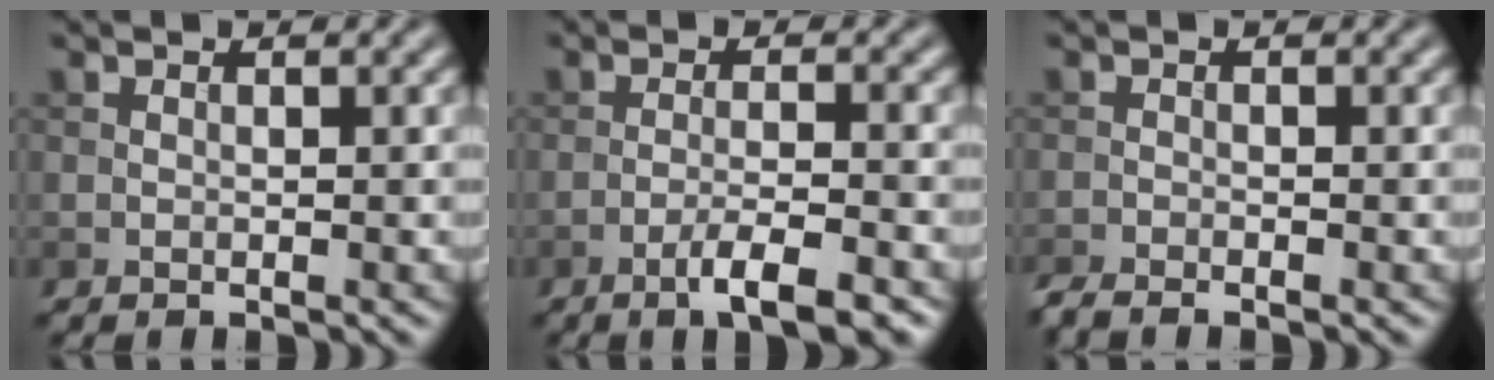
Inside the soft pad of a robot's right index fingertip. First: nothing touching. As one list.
[{"total": 4.8, "force": [-2.9, 0.8, 3.7], "torque": [-0.058, 0.004, -0.050]}, {"total": 2.3, "force": [-2.1, 0.2, 1.1], "torque": [-0.030, -0.005, -0.043]}]